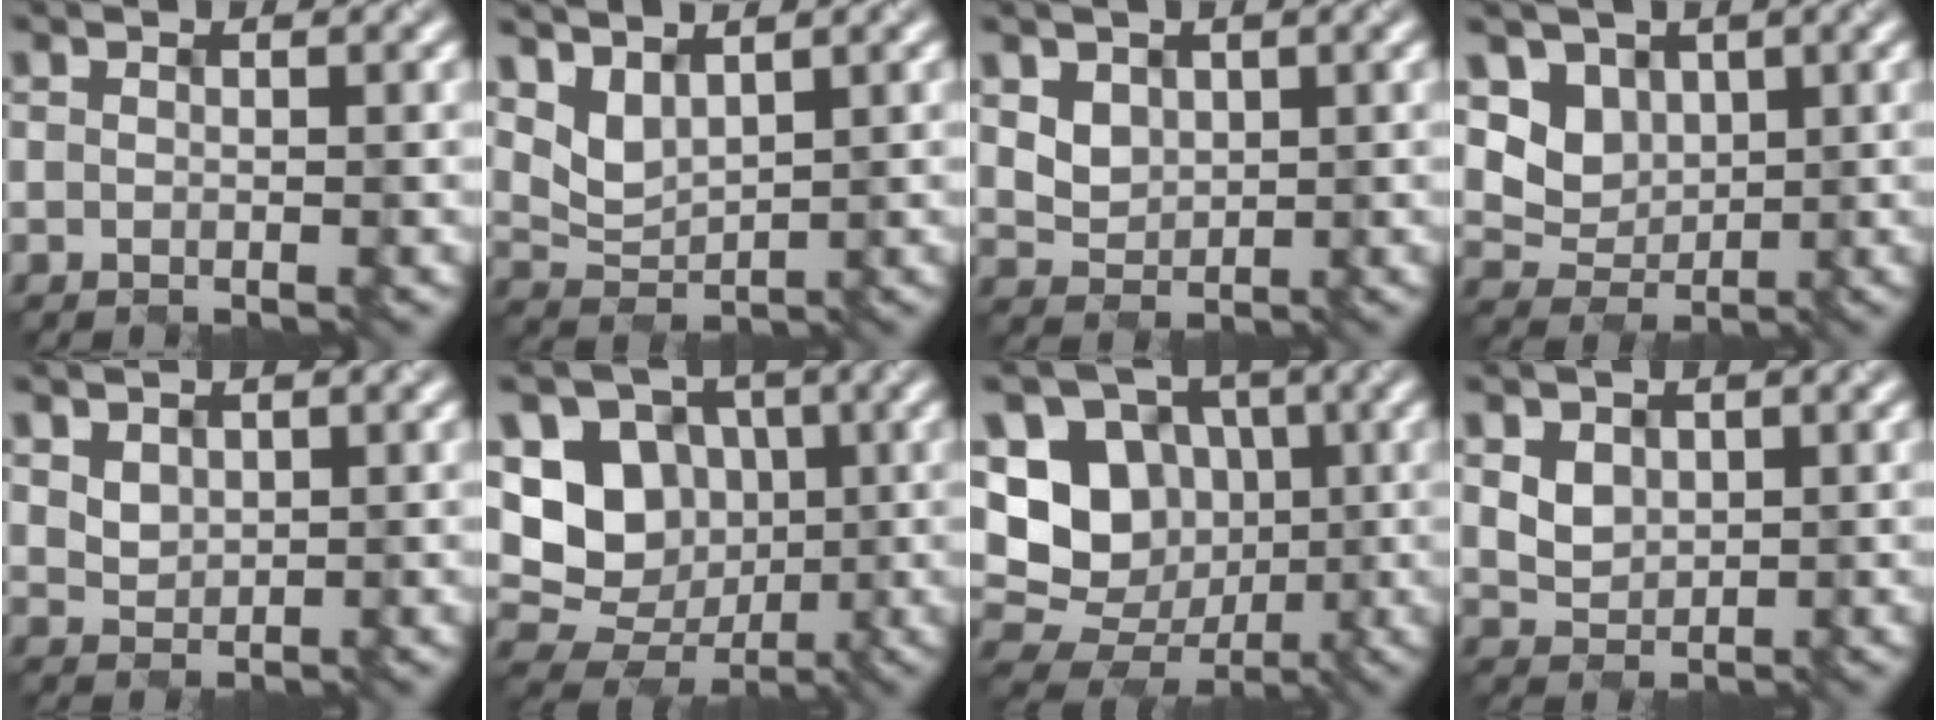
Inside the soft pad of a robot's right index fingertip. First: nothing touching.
{"total": 2.6, "force": [1.8, 1.2, 1.3], "torque": [-0.037, -0.005, 0.042]}
{"total": 2.8, "force": [1.2, 2.3, 1.1], "torque": [-0.039, -0.004, 0.034]}
{"total": 4.2, "force": [1.5, 3.5, 1.8], "torque": [-0.044, -0.003, 0.032]}
{"total": 1.7, "force": [0.9, 1.3, 0.6], "torque": [-0.016, 0.000, 0.018]}
{"total": 10.5, "force": [0.8, 9.0, 5.5], "torque": [-0.091, 0.020, -0.007]}
{"total": 11.6, "force": [0.8, 10.1, 5.6], "torque": [-0.105, 0.024, -0.011]}
{"total": 2.2, "force": [0.7, 1.9, 0.9], "torque": [-0.023, -0.006, 0.017]}